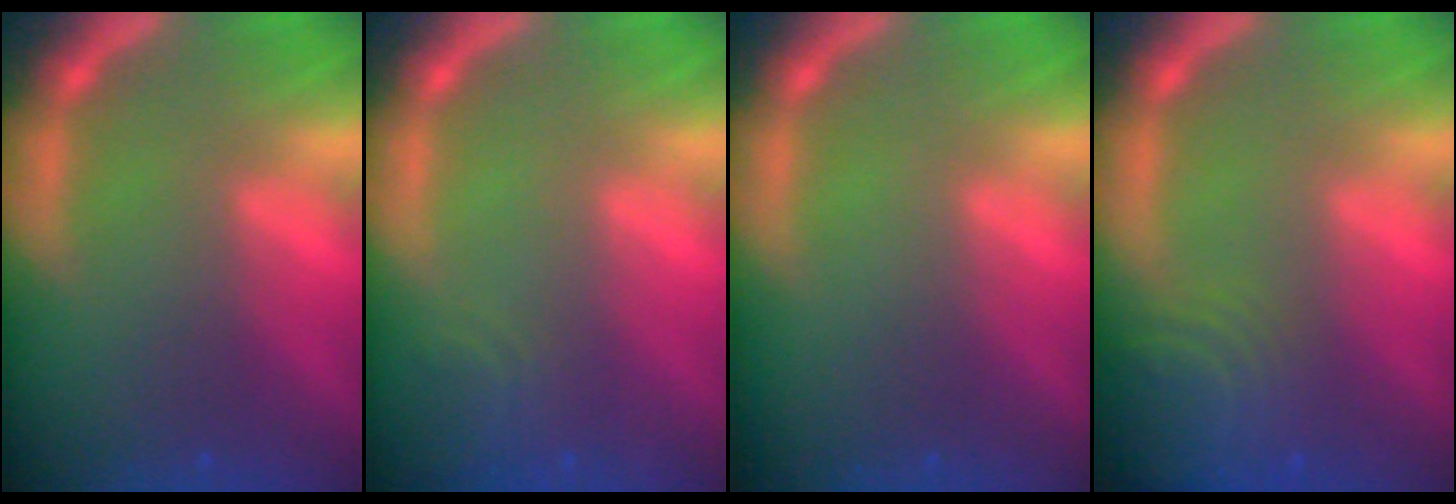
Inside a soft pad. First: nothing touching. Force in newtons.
{"total": 1.9}
{"total": 0.0}
{"total": 6.1}